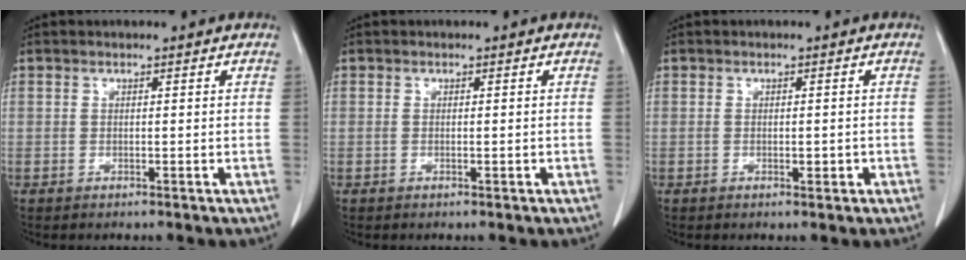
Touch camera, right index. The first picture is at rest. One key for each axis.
{"total": 0.6, "fx": -0.2, "fy": 0.1, "fz": 0.5, "tx": -0.014, "ty": -0.001, "tz": 0.002}
{"total": 1.4, "fx": -0.4, "fy": 0.6, "fz": 1.2, "tx": -0.022, "ty": -0.001, "tz": -0.003}